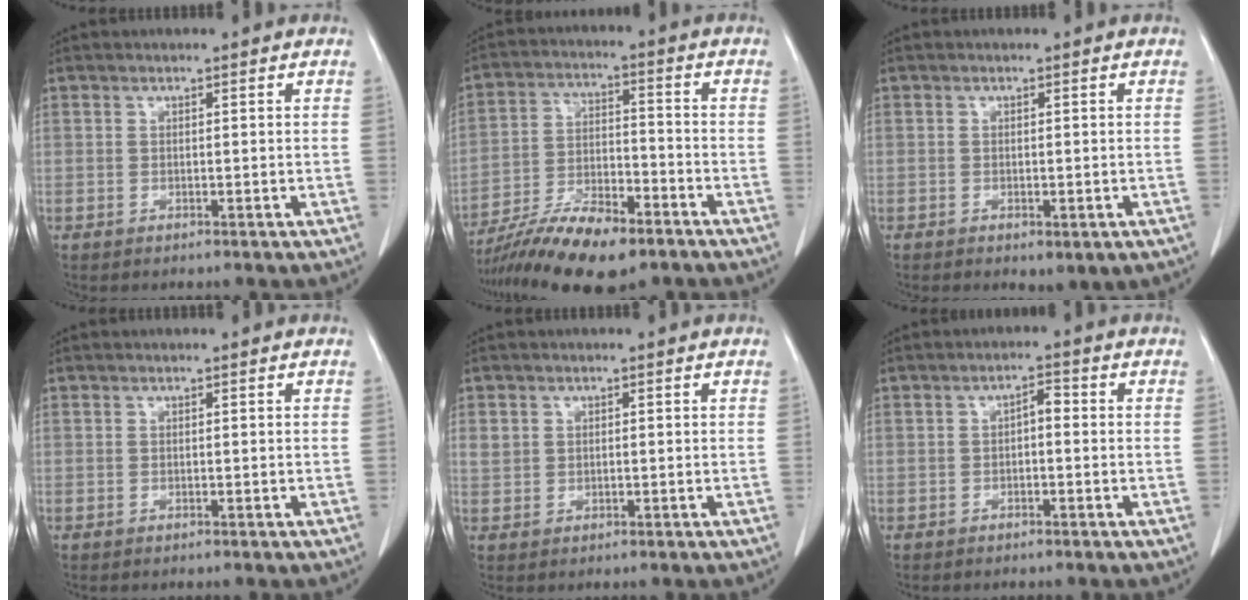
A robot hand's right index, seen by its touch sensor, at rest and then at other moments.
{"total": 14.2, "force": [-10.4, 3.9, 8.8], "torque": [-0.161, -0.011, -0.184]}
{"total": 3.3, "force": [-1.8, 1.6, 2.3], "torque": [-0.028, -0.006, -0.015]}
{"total": 0.0}
{"total": 2.0, "force": [0.6, 1.8, 0.7], "torque": [-0.015, 0.009, 0.016]}
{"total": 2.2, "force": [-0.2, 0.9, 2.0], "torque": [-0.028, 0.008, -0.005]}